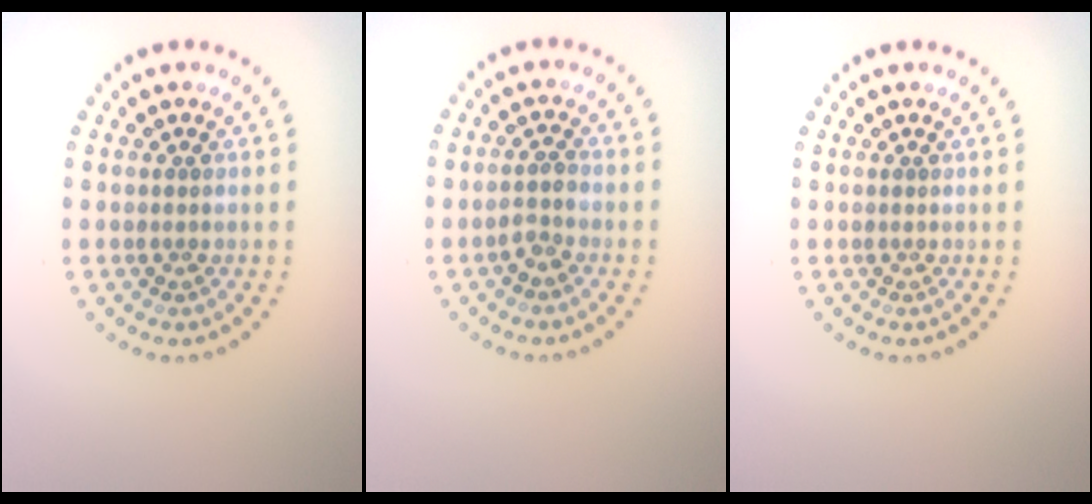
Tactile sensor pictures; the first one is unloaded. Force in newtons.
{"total": 1.4, "press": 1.3, "slide": 0.7}
{"total": 0.0}